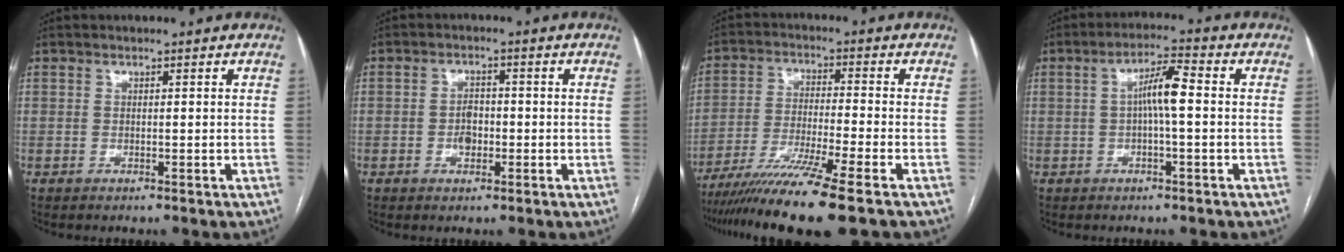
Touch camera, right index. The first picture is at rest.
{"total": 2.9, "force": [-0.7, 1.9, 2.0], "torque": [-0.033, 0.006, -0.011]}
{"total": 12.6, "force": [-9.5, -2.0, 8.1], "torque": [-0.139, -0.037, -0.158]}
{"total": 5.6, "force": [0.0, 0.3, 5.6], "torque": [-0.100, 0.015, -0.001]}